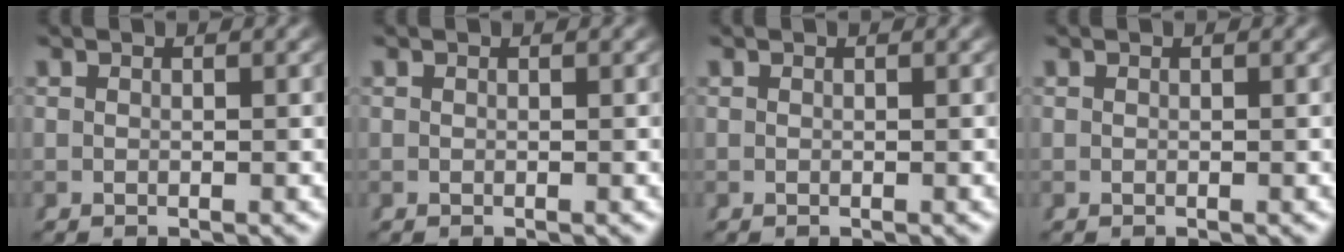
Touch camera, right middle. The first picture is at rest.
{"total": 0.0}
{"total": 0.0}
{"total": 0.0}